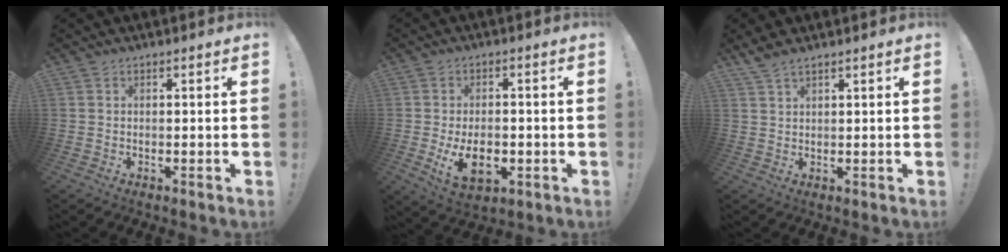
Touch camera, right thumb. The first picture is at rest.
{"total": 10.1, "force": [-2.5, 6.2, 7.6], "torque": [-0.107, -0.003, -0.040]}
{"total": 3.2, "force": [2.6, 0.6, 1.8], "torque": [-0.046, -0.006, 0.050]}